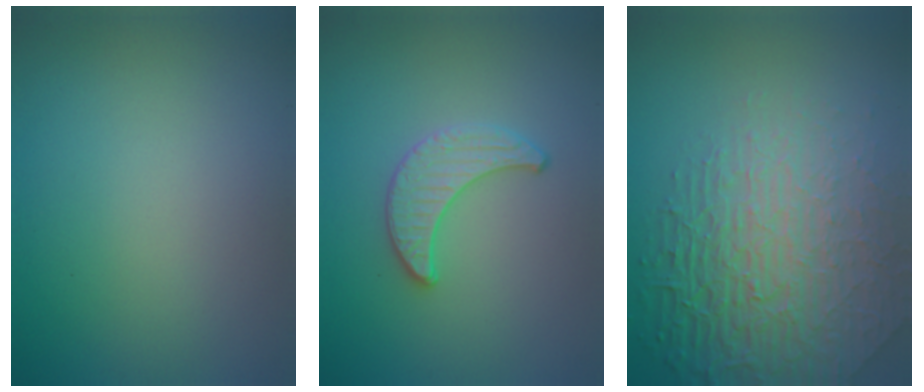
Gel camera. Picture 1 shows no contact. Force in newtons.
{"total": 2.0, "press": 2.0, "slide": 0.1}
{"total": 8.6, "press": 5.8, "slide": 6.3}